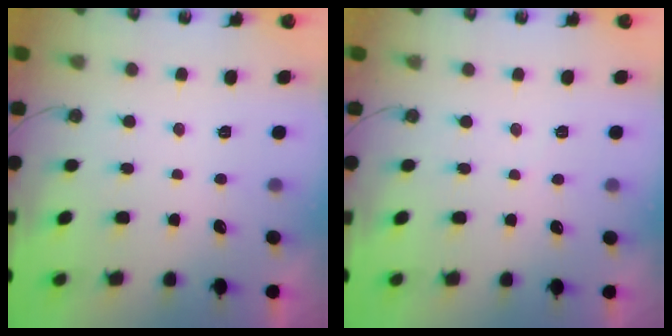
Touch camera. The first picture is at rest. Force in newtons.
{"total": 2.7, "press": 2.7, "slide": 0.5}